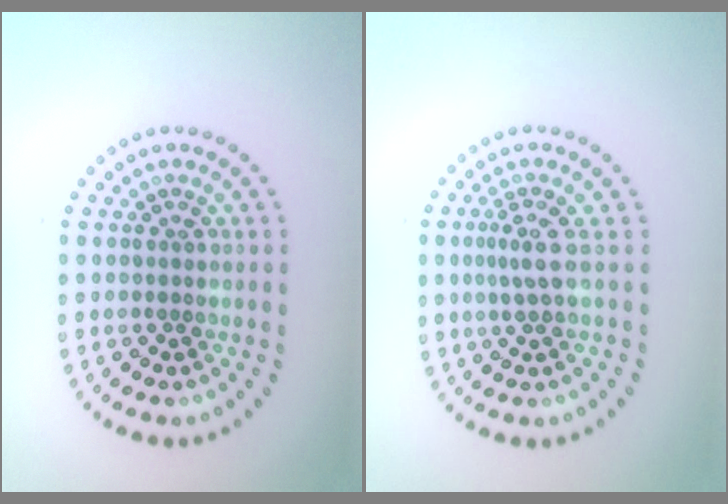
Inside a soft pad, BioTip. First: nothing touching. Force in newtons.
{"total": 2.1, "press": 1.5, "slide": 1.5}